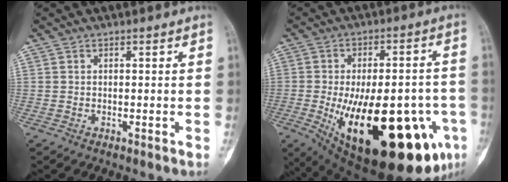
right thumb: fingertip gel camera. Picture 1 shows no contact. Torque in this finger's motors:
{"motor_torque": [0.94, 2.90, 2.69, -0.09, 0.22]}